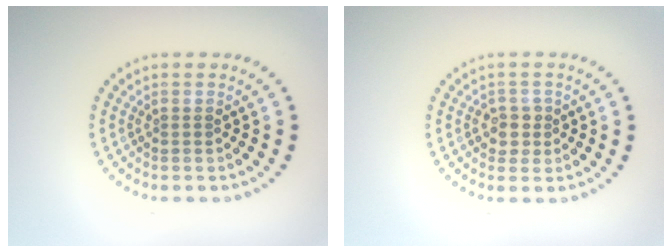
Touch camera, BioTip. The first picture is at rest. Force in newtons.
{"total": 1.9, "press": 1.7, "slide": 0.7}